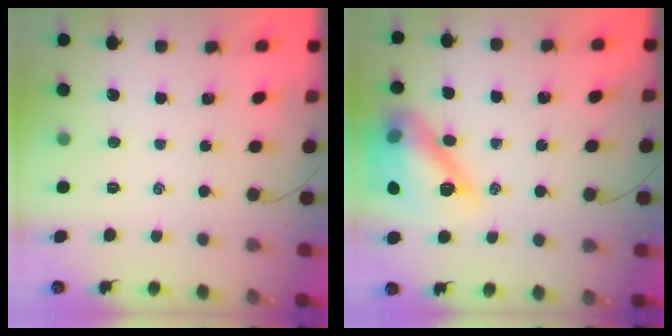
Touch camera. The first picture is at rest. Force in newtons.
{"total": 15.1, "press": 14.9, "slide": 2.1}